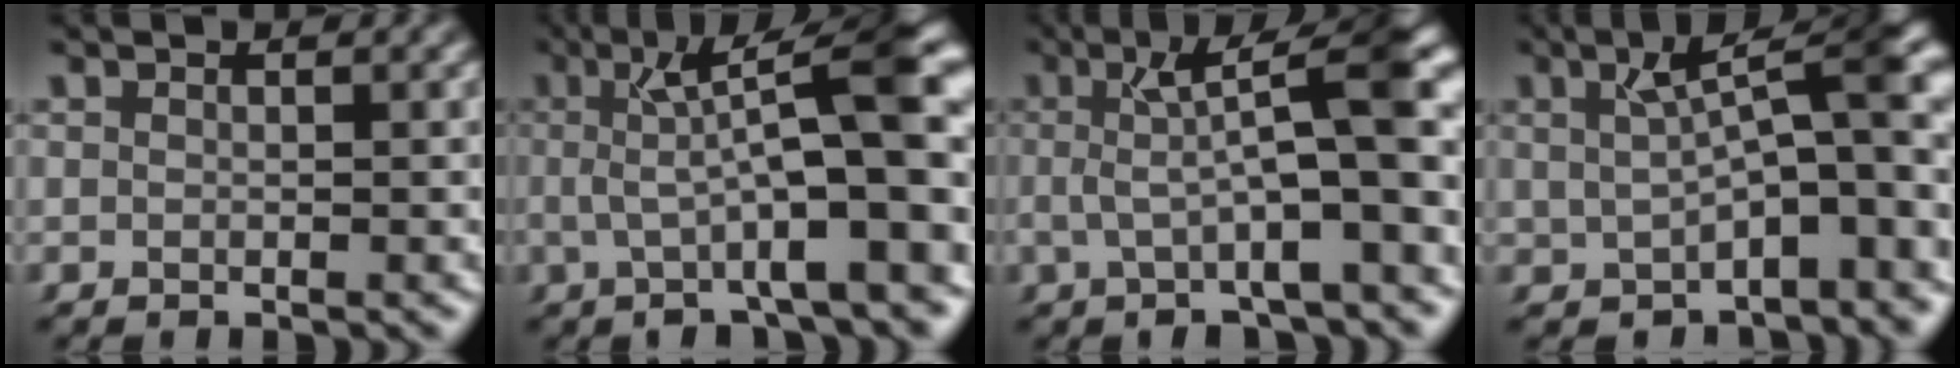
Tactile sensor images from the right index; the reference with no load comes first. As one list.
[{"total": 9.8, "force": [0.6, 2.9, 9.3], "torque": [-0.126, 0.010, 0.005]}, {"total": 7.3, "force": [0.1, 1.8, 7.1], "torque": [-0.101, 0.008, 0.001]}, {"total": 7.5, "force": [-0.5, 3.0, 6.9], "torque": [-0.078, -0.009, 0.006]}]